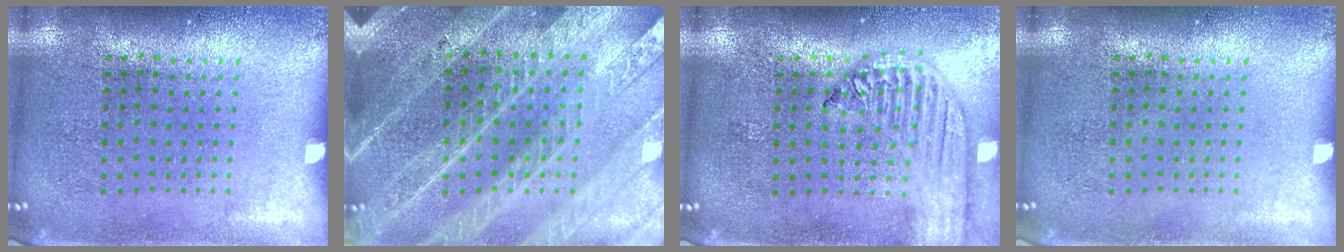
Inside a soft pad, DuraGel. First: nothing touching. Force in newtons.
{"total": 3.7, "press": 3.4, "slide": 1.3}
{"total": 2.3, "press": 1.9, "slide": 1.2}
{"total": 0.0}